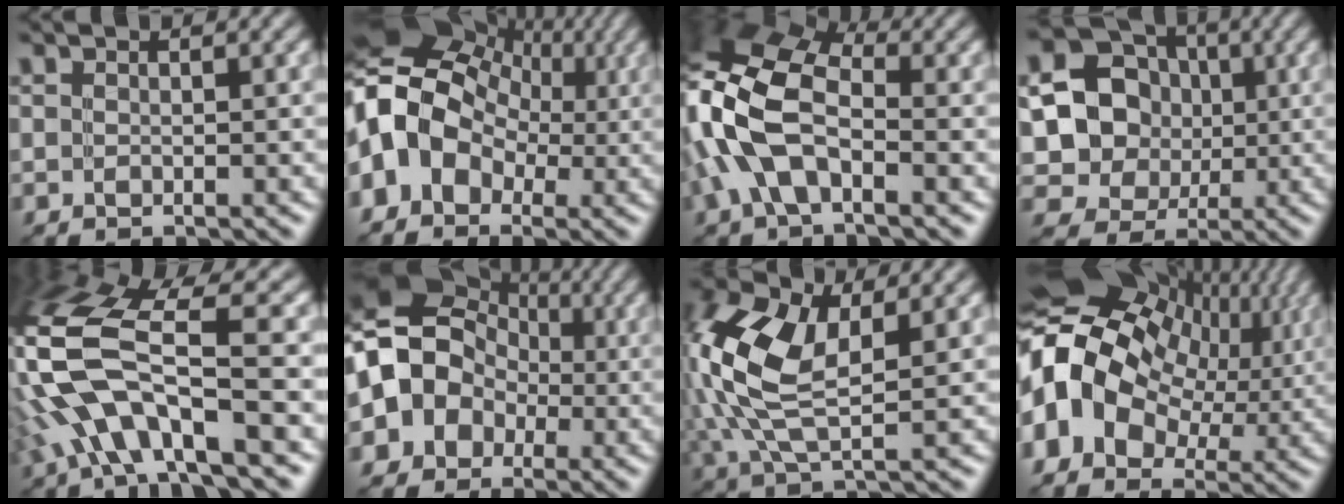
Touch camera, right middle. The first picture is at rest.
{"total": 14.6, "force": [0.8, 12.2, 7.9], "torque": [-0.154, 0.014, -0.020]}
{"total": 10.5, "force": [-1.0, 5.9, 8.6], "torque": [-0.216, 0.019, -0.039]}
{"total": 12.4, "force": [1.1, 11.5, 4.6], "torque": [-0.126, 0.030, -0.006]}
{"total": 10.4, "force": [-2.4, 4.0, 9.3], "torque": [-0.189, 0.013, -0.058]}
{"total": 9.4, "force": [-1.1, 8.0, 4.8], "torque": [-0.065, 0.006, -0.053]}
{"total": 10.5, "force": [1.9, 5.7, 8.6], "torque": [-0.217, 0.008, 0.034]}
{"total": 18.5, "force": [1.6, 14.1, 11.9], "torque": [-0.222, 0.011, 0.014]}